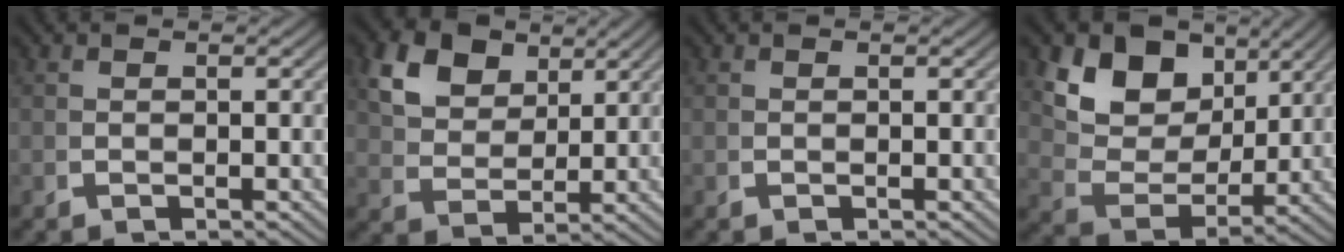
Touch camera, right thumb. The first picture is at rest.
{"total": 6.8, "force": [3.5, 4.3, 3.8], "torque": [-0.082, -0.007, 0.071]}
{"total": 0.0}
{"total": 9.6, "force": [2.9, 6.4, 6.5], "torque": [-0.131, -0.017, 0.056]}